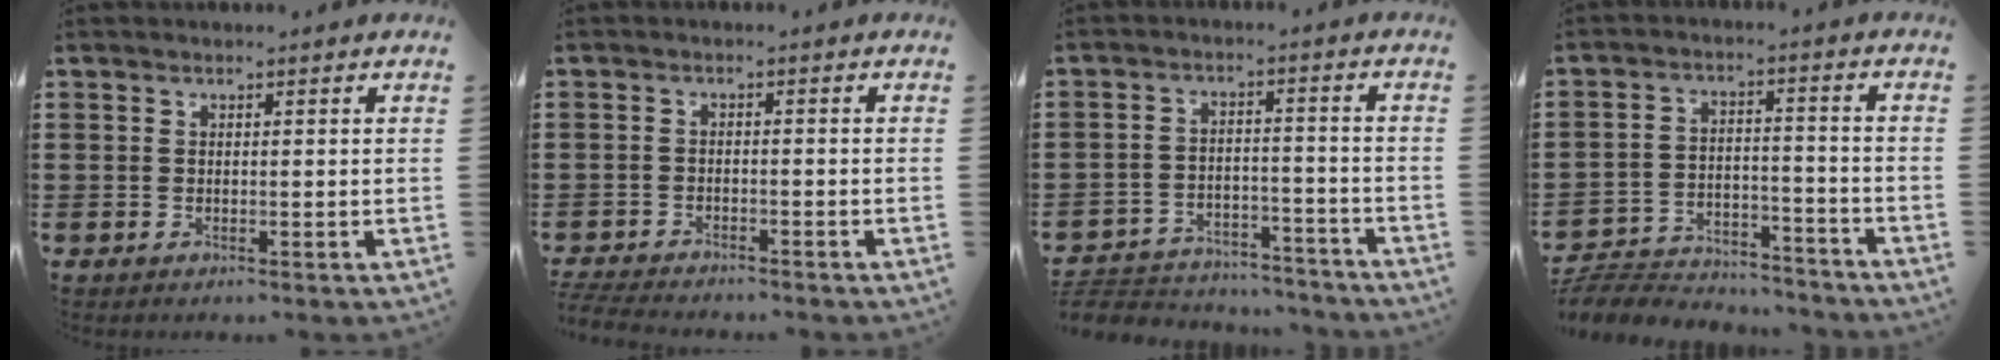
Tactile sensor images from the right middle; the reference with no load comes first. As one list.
[{"total": 2.8, "force": [-2.8, 0.1, 0.2], "torque": [-0.017, -0.008, -0.062]}, {"total": 4.8, "force": [-4.7, 0.9, 0.2], "torque": [-0.013, 0.007, -0.098]}, {"total": 6.3, "force": [-6.1, 1.0, 1.0], "torque": [-0.026, 0.008, -0.124]}]